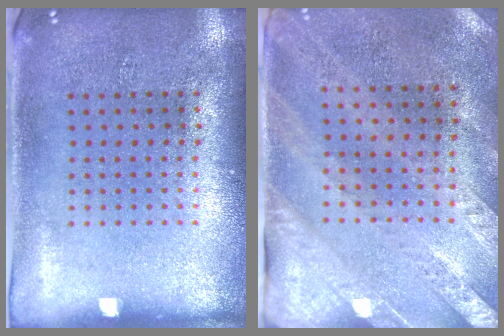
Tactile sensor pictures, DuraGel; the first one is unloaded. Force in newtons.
{"total": 2.5, "press": 2.1, "slide": 1.3}